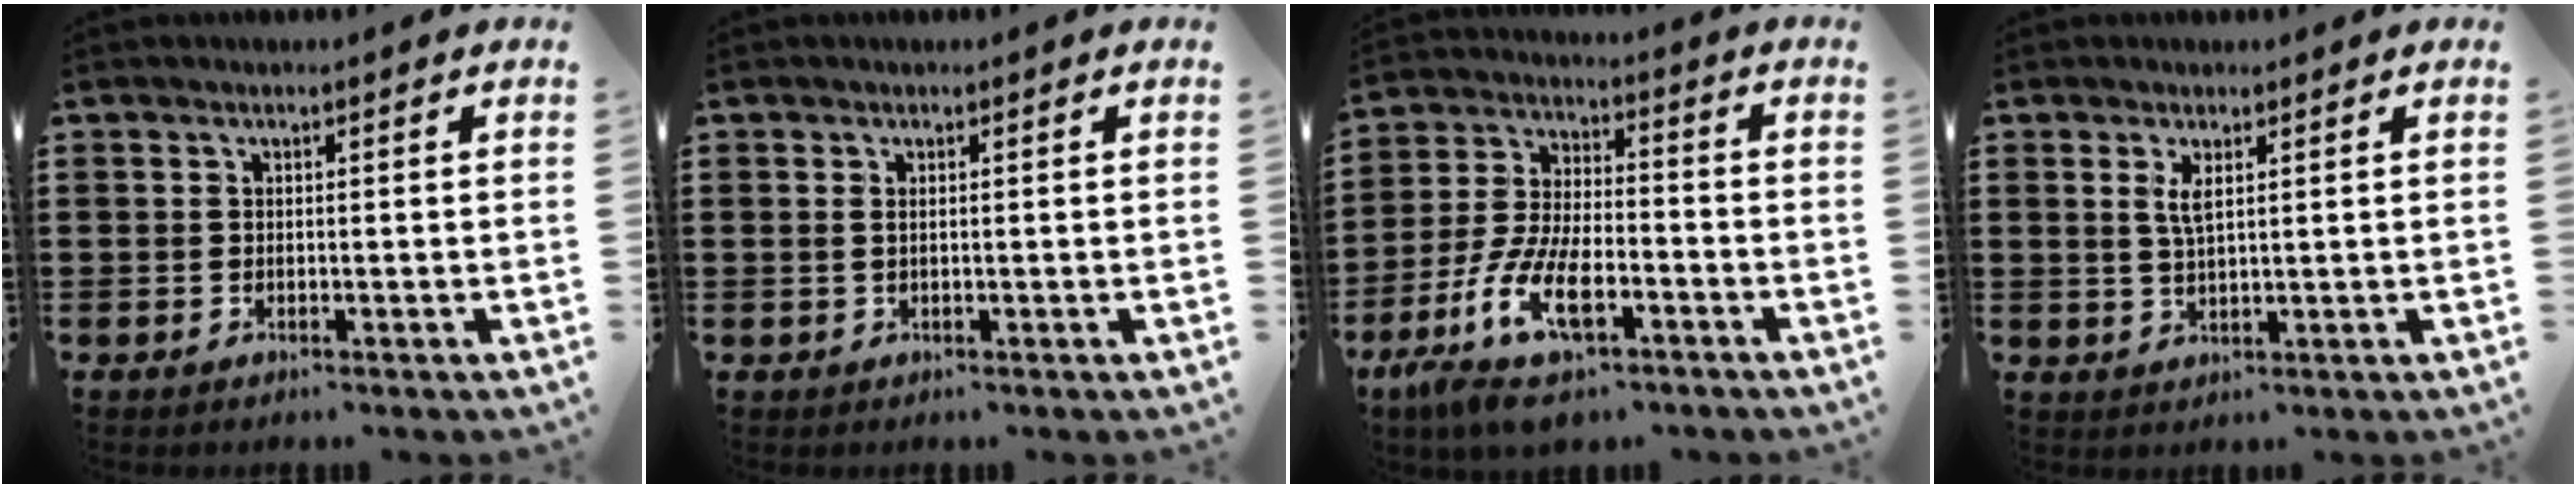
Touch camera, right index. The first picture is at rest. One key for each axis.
{"total": 0.6, "fx": 0.1, "fy": 0.0, "fz": 0.6, "tx": -0.011, "ty": 0.001, "tz": 0.002}
{"total": 12.2, "fx": -6.6, "fy": 4.7, "fz": 9.1, "tx": -0.203, "ty": 0.000, "tz": -0.127}
{"total": 2.6, "fx": 1.1, "fy": 0.7, "fz": 2.3, "tx": -0.048, "ty": 0.003, "tz": 0.018}